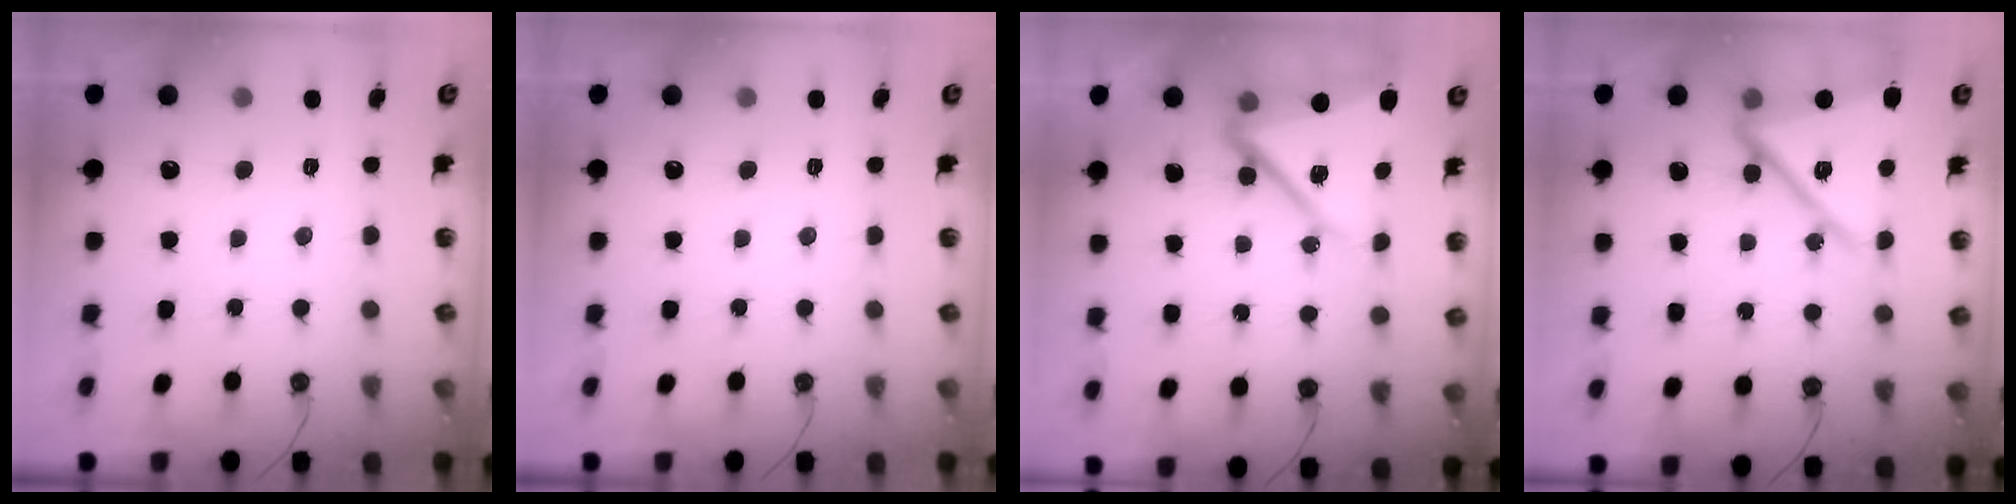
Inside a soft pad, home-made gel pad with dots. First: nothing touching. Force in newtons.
{"total": 0.0}
{"total": 13.7, "press": 13.7, "slide": 1.1}
{"total": 17.4, "press": 17.3, "slide": 1.3}